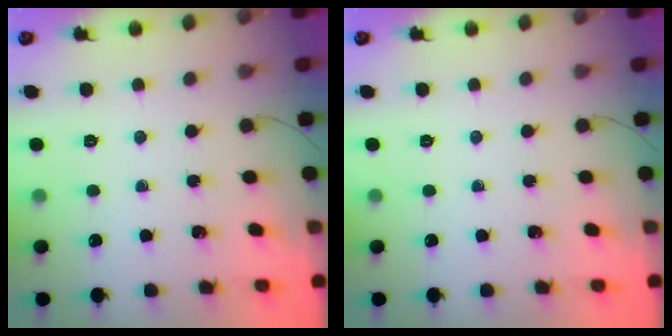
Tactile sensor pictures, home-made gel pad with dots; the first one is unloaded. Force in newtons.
{"total": 0.0}